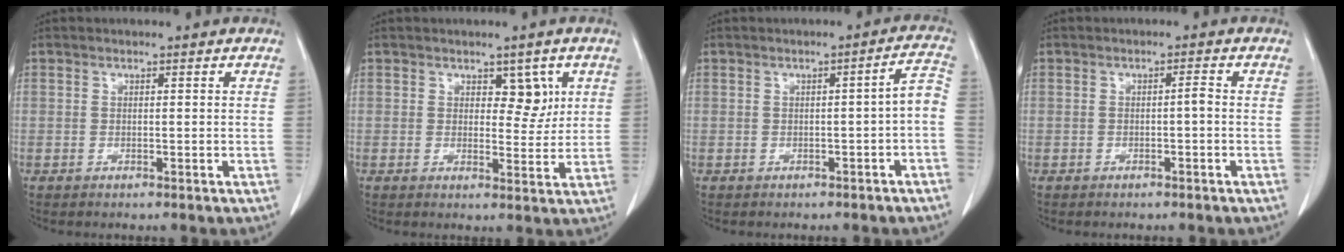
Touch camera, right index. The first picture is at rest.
{"total": 4.0, "force": [1.8, 2.2, 2.8], "torque": [-0.026, -0.001, 0.026]}
{"total": 3.9, "force": [-1.5, 0.4, 3.6], "torque": [-0.039, 0.015, -0.019]}
{"total": 1.1, "force": [-0.3, 0.0, 1.0], "torque": [-0.015, 0.002, -0.004]}